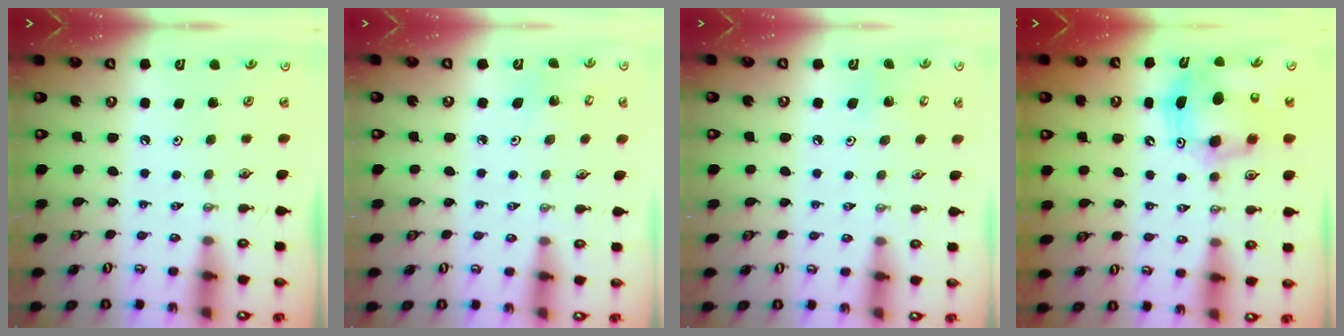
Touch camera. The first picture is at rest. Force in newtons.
{"total": 3.0, "press": 2.9, "slide": 0.5}
{"total": 6.0, "press": 6.0, "slide": 0.3}
{"total": 10.4, "press": 10.2, "slide": 2.2}